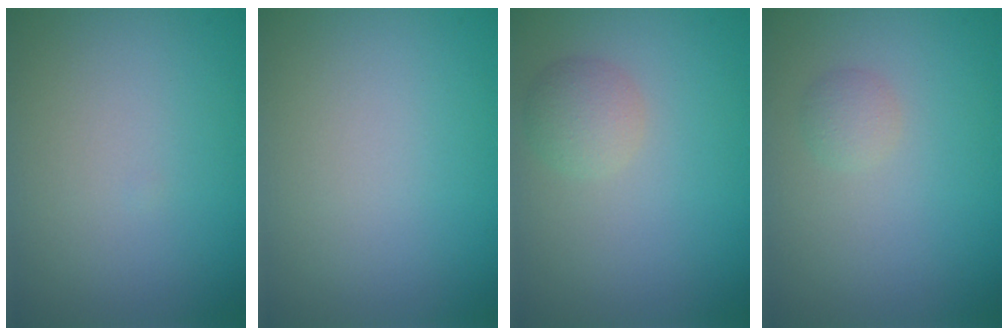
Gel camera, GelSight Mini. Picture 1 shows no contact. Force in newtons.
{"total": 0.0}
{"total": 2.0, "press": 2.0, "slide": 0.0}
{"total": 1.1, "press": 1.1, "slide": 0.0}